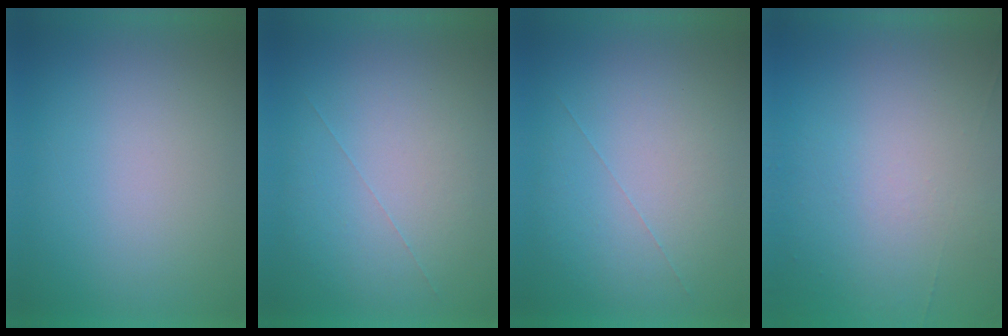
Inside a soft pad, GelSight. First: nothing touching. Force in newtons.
{"total": 1.0}
{"total": 1.0}
{"total": 6.8}